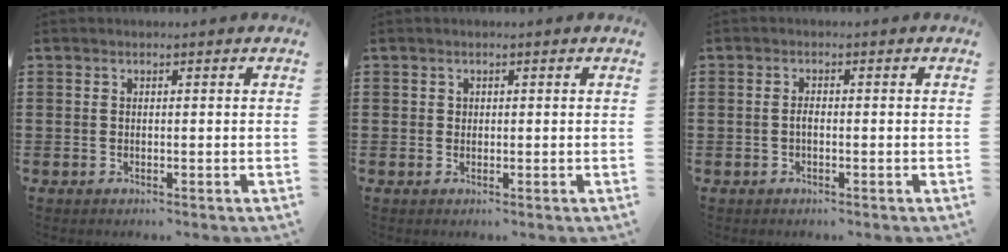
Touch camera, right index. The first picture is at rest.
{"total": 0.6, "force": [0.4, 0.4, 0.1], "torque": [-0.003, 0.003, 0.009]}
{"total": 1.2, "force": [-0.4, 0.4, 1.0], "torque": [-0.020, -0.002, -0.008]}